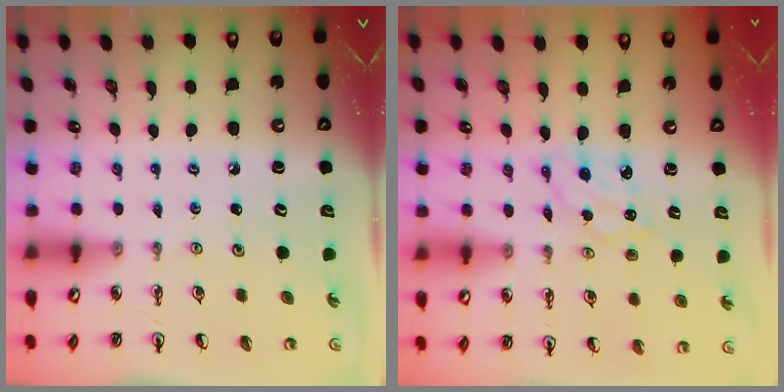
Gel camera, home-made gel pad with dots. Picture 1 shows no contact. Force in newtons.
{"total": 2.5, "press": 2.5, "slide": 0.3}